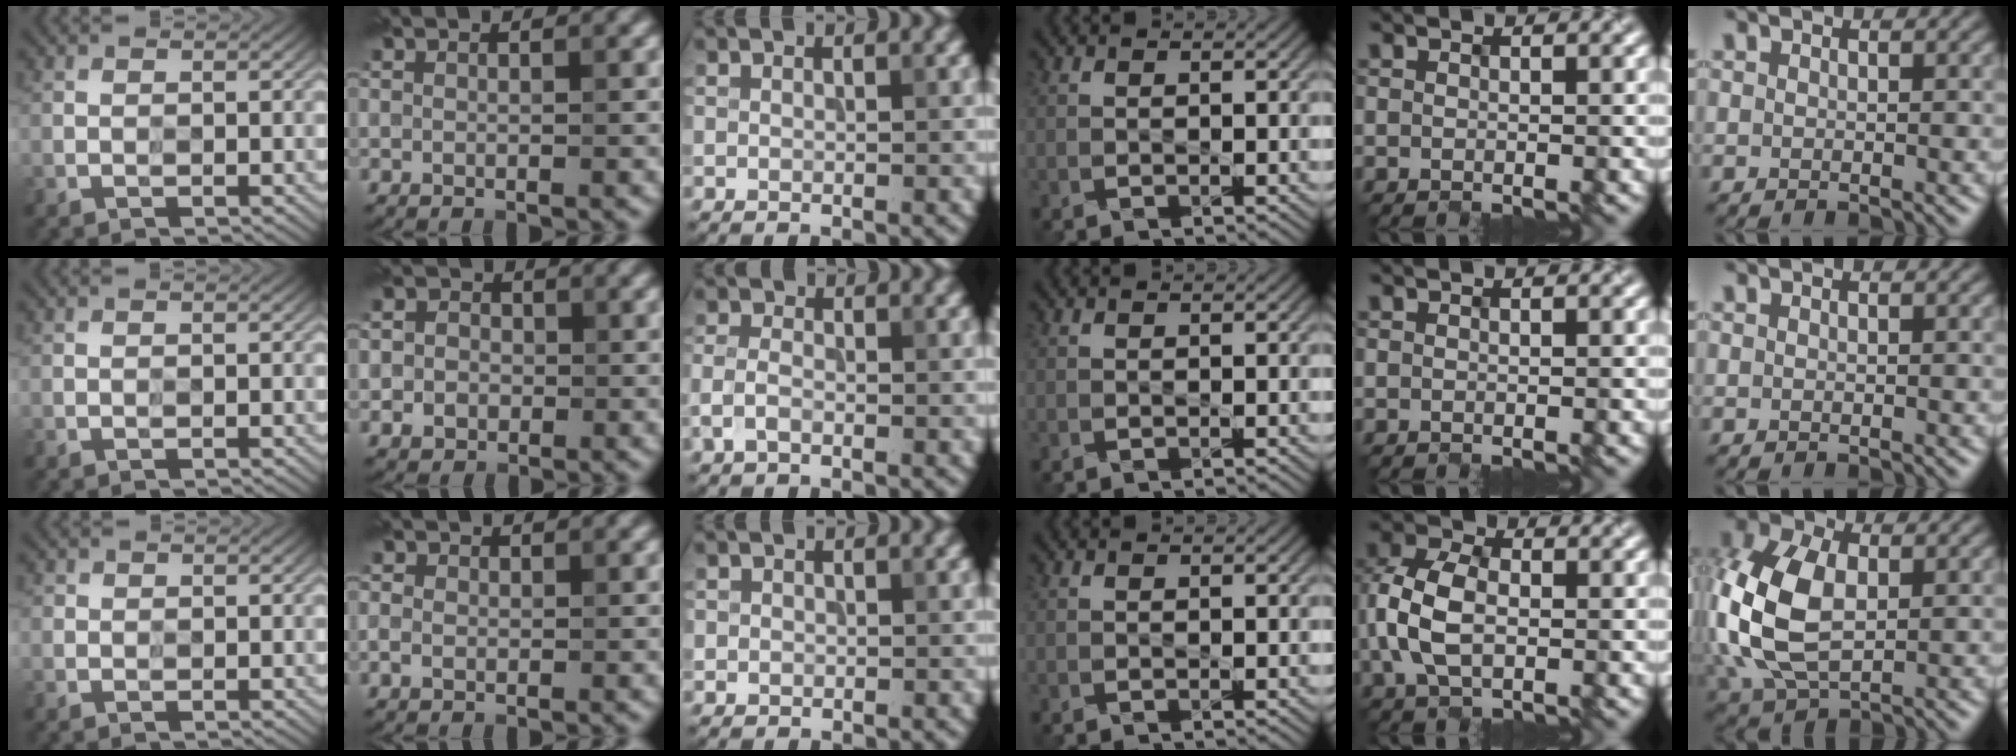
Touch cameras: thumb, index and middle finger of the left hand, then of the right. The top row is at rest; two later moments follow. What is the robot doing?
{"motion": "wipe", "object": "paper plate"}